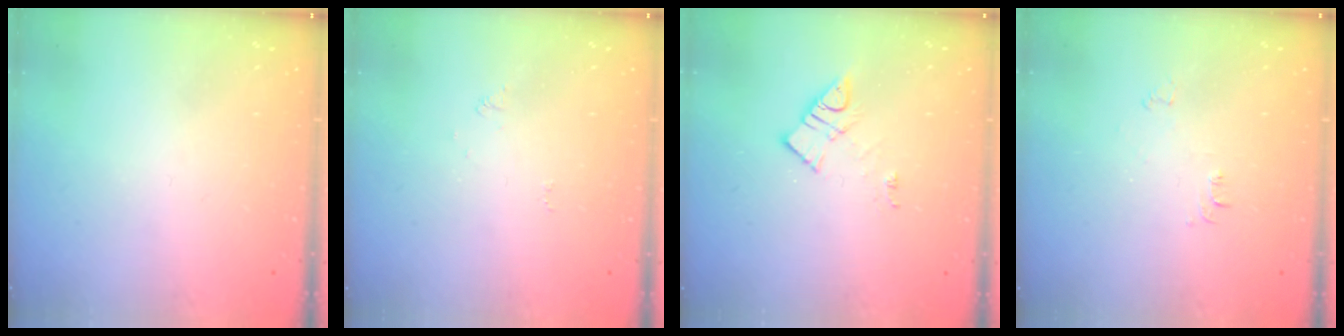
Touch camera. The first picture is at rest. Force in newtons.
{"total": 3.8, "press": 3.7, "slide": 0.6}
{"total": 8.9, "press": 8.9, "slide": 0.5}
{"total": 3.4, "press": 3.4, "slide": 0.4}